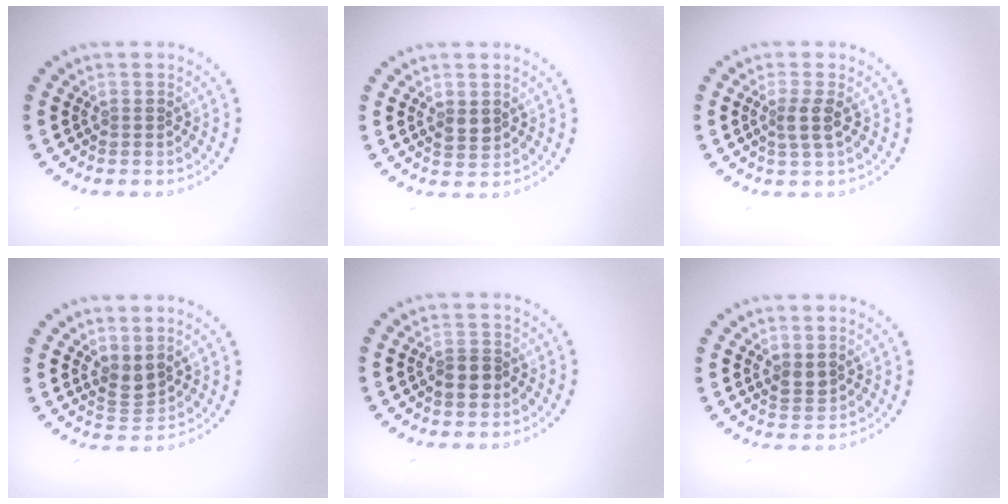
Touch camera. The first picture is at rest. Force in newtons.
{"total": 1.4, "press": 1.4, "slide": 0.2}
{"total": 1.7, "press": 1.4, "slide": 1.0}
{"total": 1.8, "press": 1.5, "slide": 1.0}
{"total": 1.9, "press": 1.7, "slide": 0.9}
{"total": 1.2, "press": 1.2, "slide": 0.4}